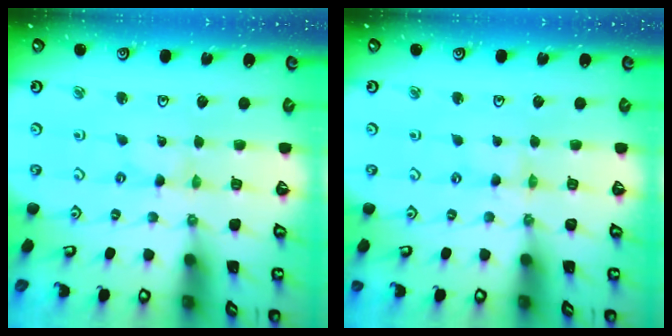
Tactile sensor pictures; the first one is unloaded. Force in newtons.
{"total": 0.8, "press": 0.7, "slide": 0.2}